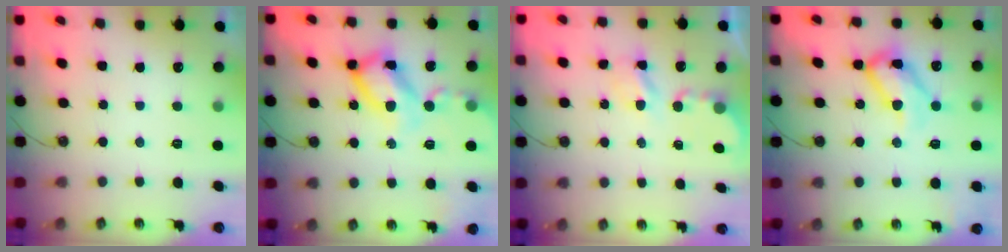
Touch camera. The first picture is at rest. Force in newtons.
{"total": 16.2, "press": 16.0, "slide": 2.6}
{"total": 4.5, "press": 4.5, "slide": 0.1}
{"total": 15.8, "press": 15.7, "slide": 1.1}